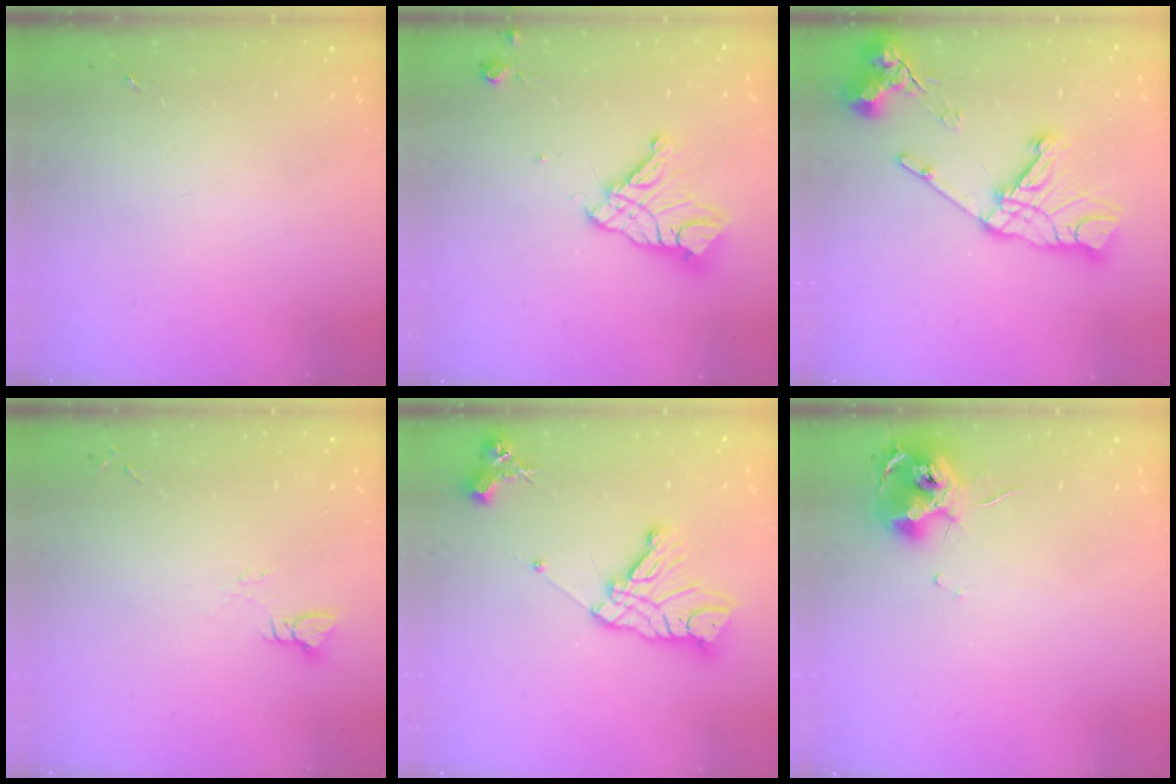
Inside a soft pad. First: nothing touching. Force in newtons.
{"total": 14.6, "press": 14.5, "slide": 1.4}
{"total": 18.1, "press": 18.0, "slide": 2.1}
{"total": 3.0, "press": 3.0, "slide": 0.3}
{"total": 16.3, "press": 16.2, "slide": 1.4}
{"total": 12.1, "press": 12.0, "slide": 1.2}